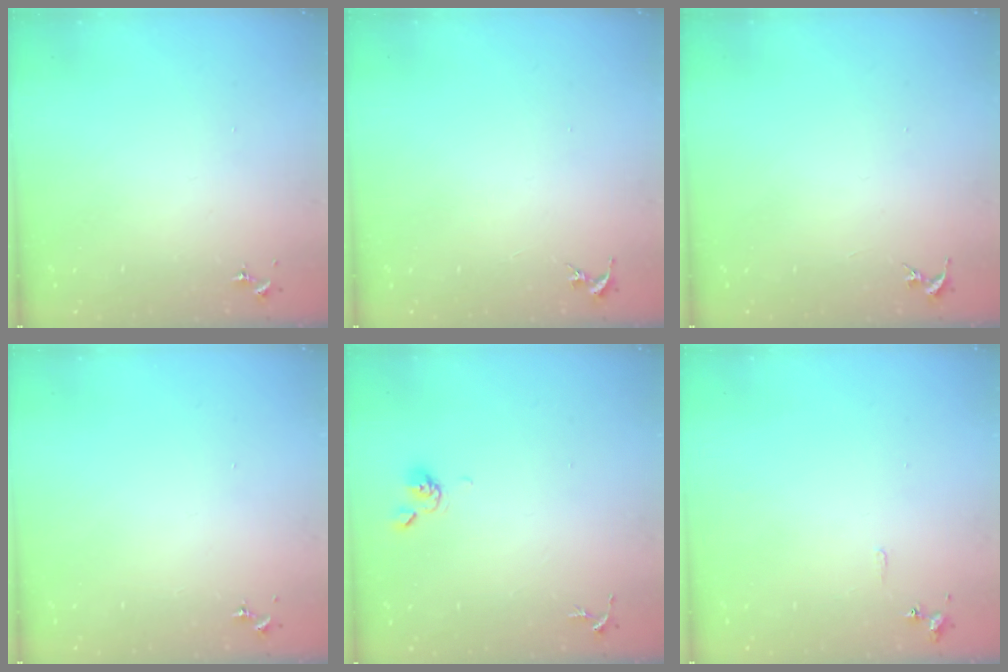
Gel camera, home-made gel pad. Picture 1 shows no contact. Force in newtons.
{"total": 0.0}
{"total": 0.0}
{"total": 0.0}
{"total": 4.7, "press": 4.7, "slide": 0.7}
{"total": 4.5, "press": 4.4, "slide": 0.6}